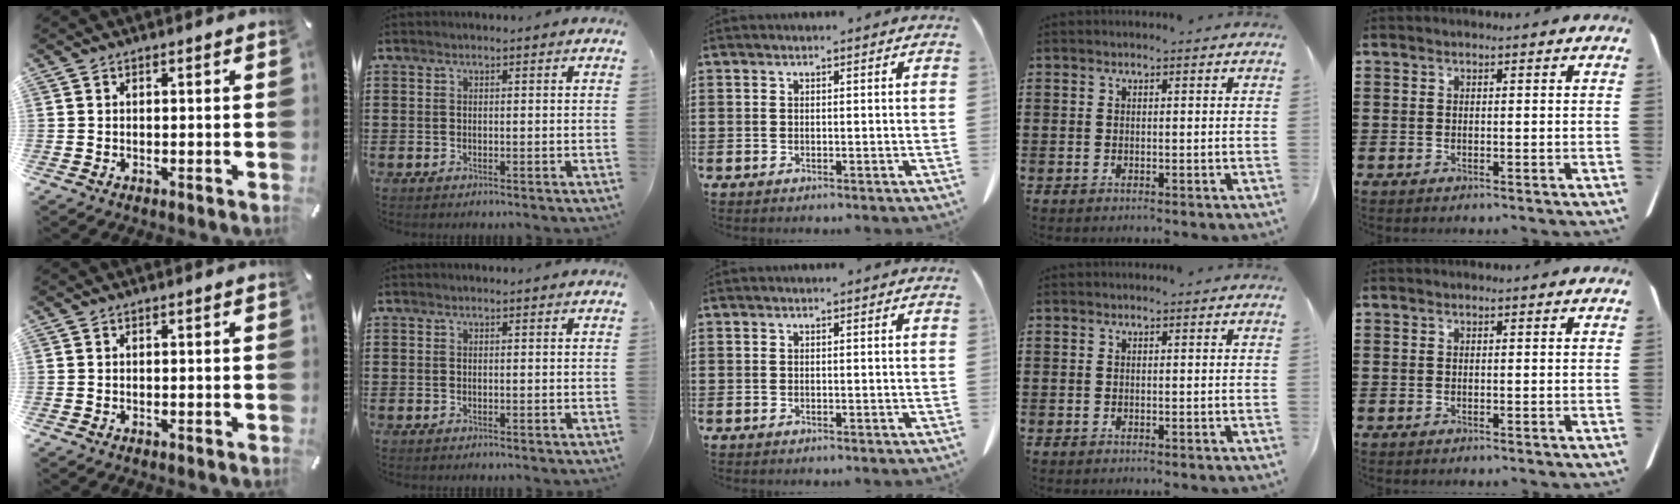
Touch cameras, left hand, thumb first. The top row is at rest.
{}